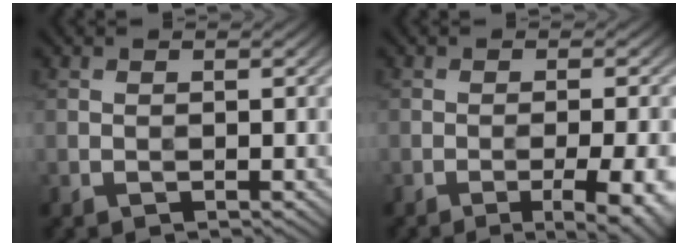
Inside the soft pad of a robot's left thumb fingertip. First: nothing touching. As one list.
[{"total": 6.8, "force": [-3.1, 1.5, 5.9], "torque": [-0.084, 0.001, -0.037]}]